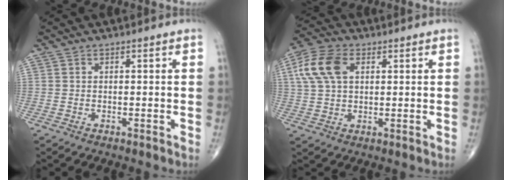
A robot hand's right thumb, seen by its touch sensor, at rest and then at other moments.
{"total": 9.8, "force": [2.9, 6.0, 7.2], "torque": [-0.149, 0.012, 0.053]}